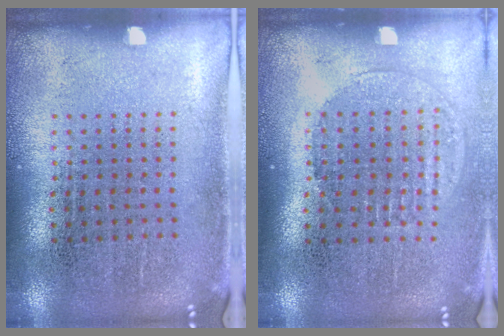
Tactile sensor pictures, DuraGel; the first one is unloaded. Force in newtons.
{"total": 1.4, "press": 1.2, "slide": 0.6}